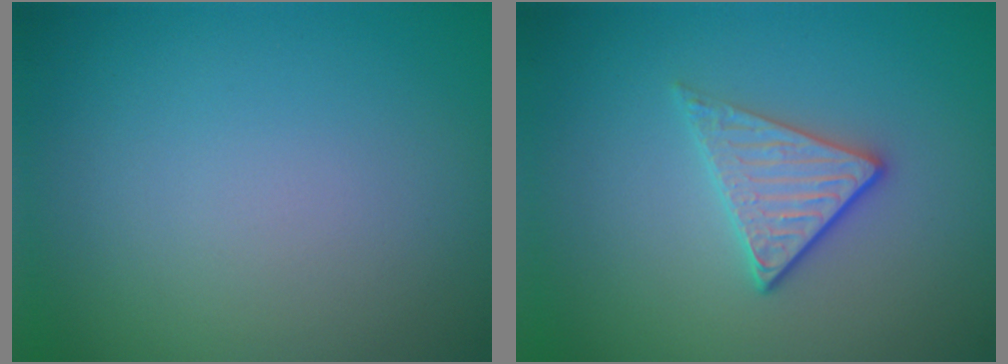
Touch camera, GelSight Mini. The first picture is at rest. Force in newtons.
{"total": 3.0, "press": 2.7, "slide": 1.2}